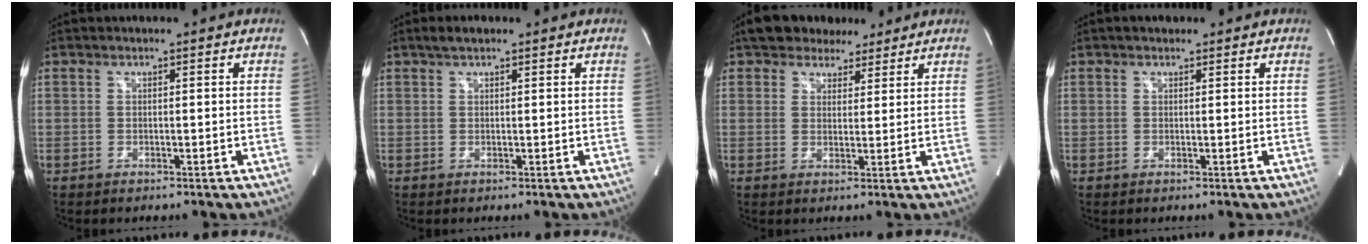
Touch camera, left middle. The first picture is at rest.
{"total": 2.3, "force": [1.6, 0.8, 1.4], "torque": [-0.028, 0.015, 0.029]}
{"total": 7.5, "force": [6.1, 3.8, 2.2], "torque": [-0.027, 0.023, 0.094]}
{"total": 1.6, "force": [1.1, 0.9, 0.7], "torque": [-0.014, 0.015, 0.016]}